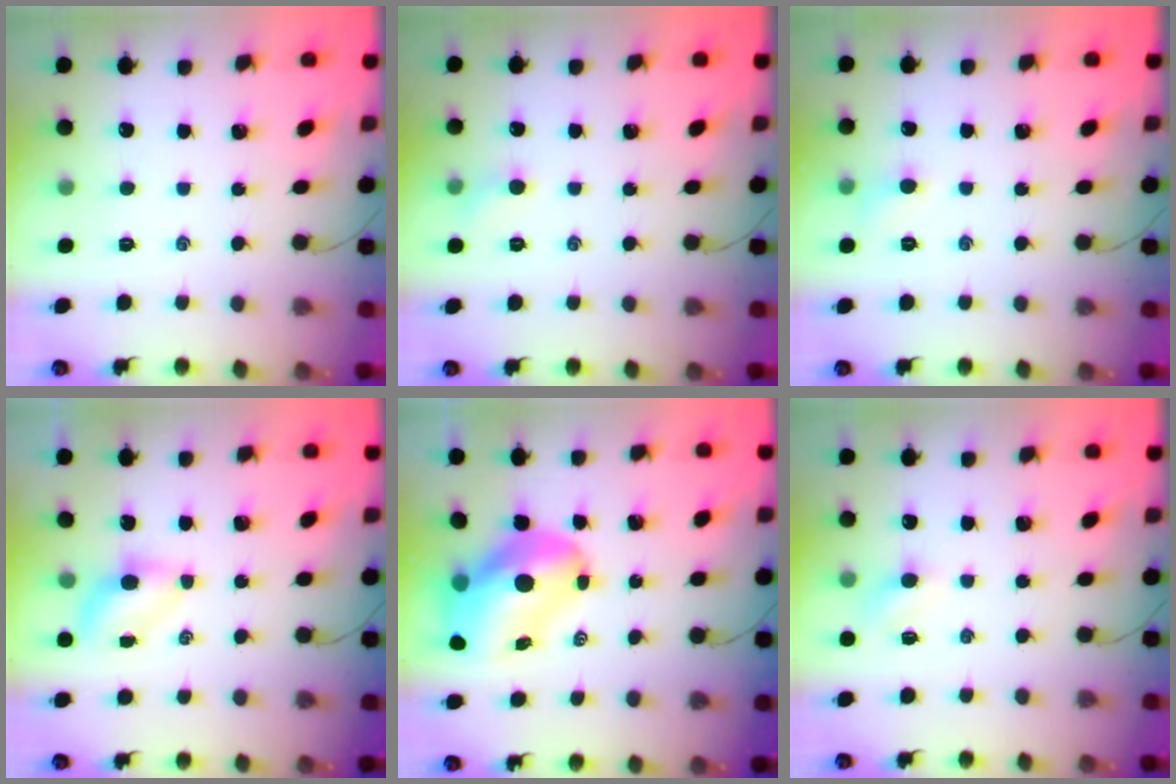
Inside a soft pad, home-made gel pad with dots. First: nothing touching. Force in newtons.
{"total": 4.3, "press": 4.1, "slide": 1.5}
{"total": 4.7, "press": 4.5, "slide": 1.4}
{"total": 4.3, "press": 4.2, "slide": 0.9}
{"total": 13.6, "press": 13.0, "slide": 3.9}
{"total": 3.6, "press": 3.4, "slide": 1.1}